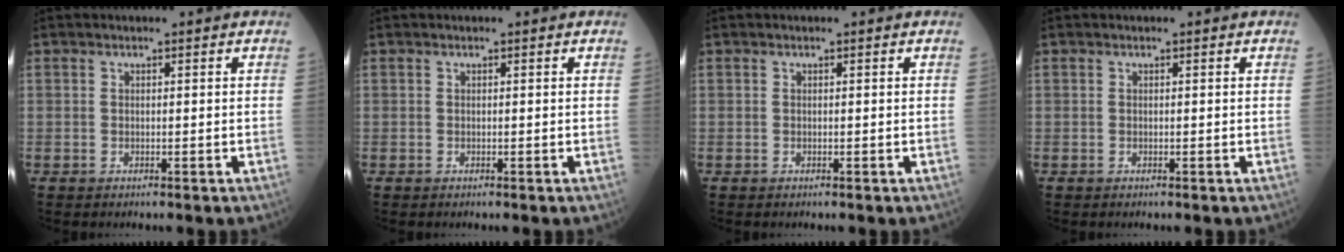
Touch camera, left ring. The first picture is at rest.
{"total": 0.0}
{"total": 0.0}
{"total": 0.0}